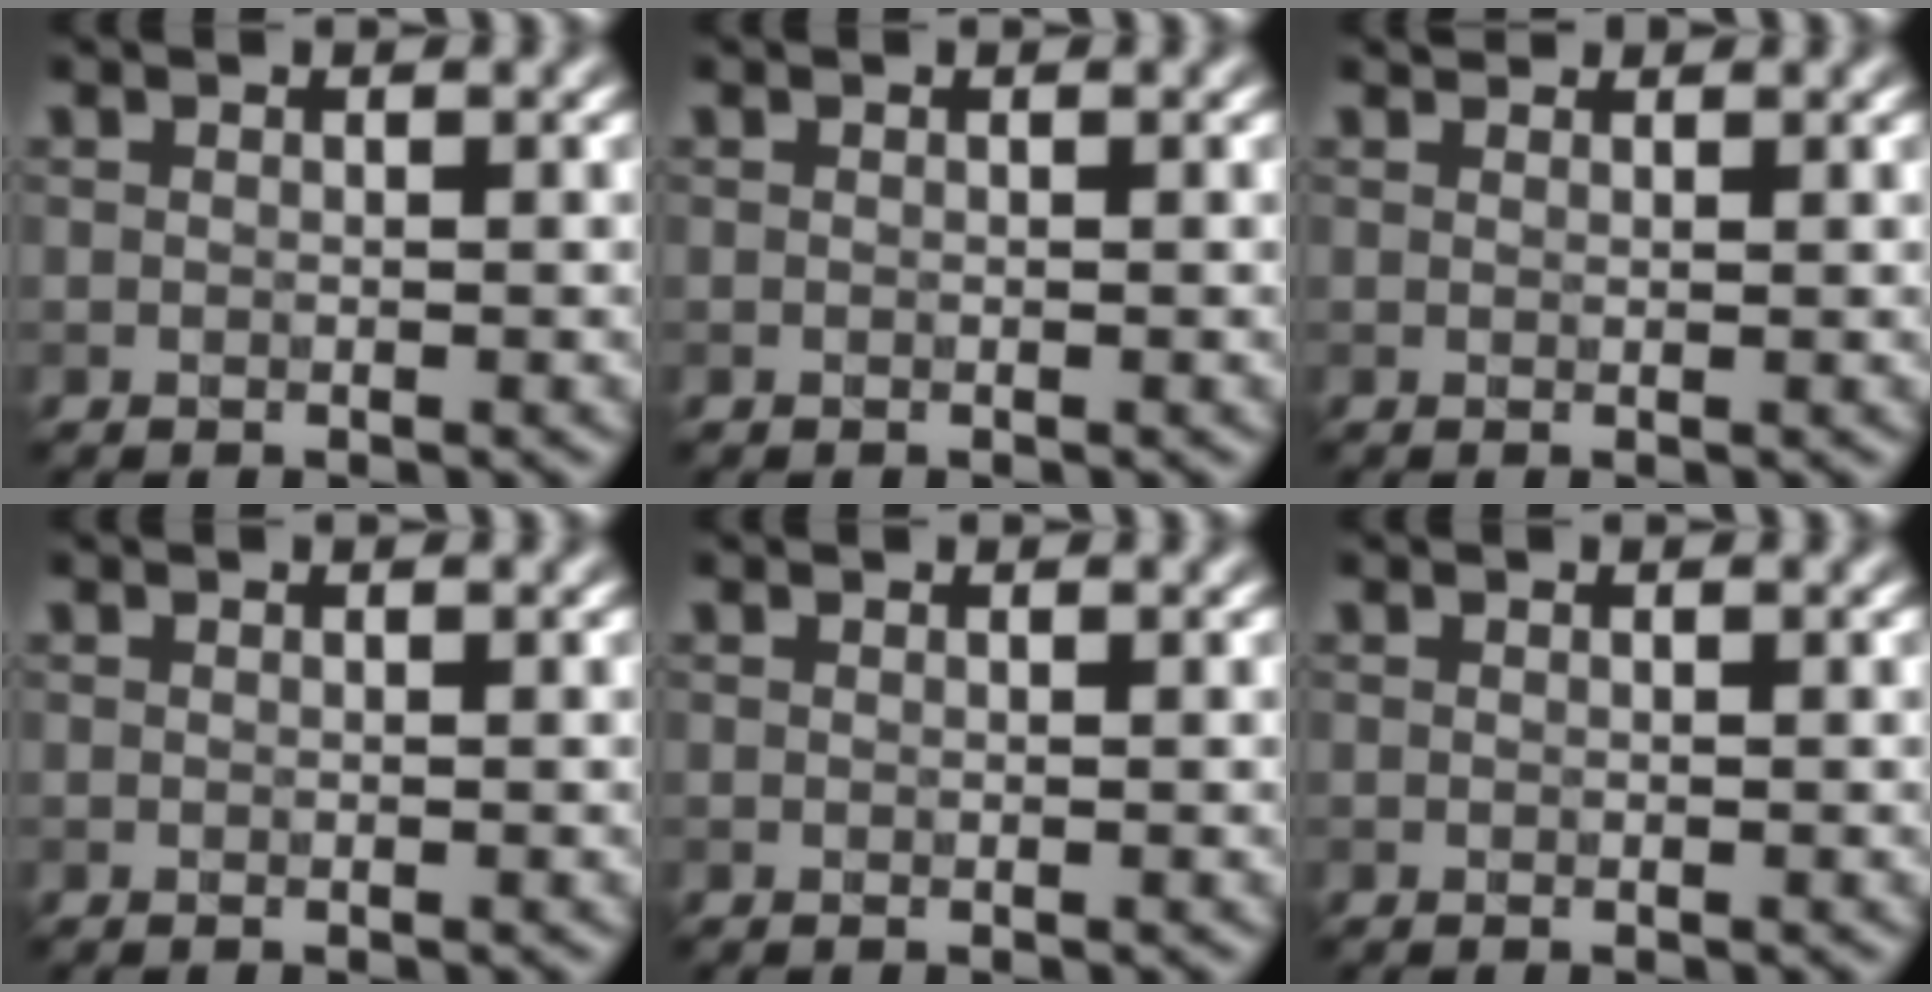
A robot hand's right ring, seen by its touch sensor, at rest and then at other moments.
{"total": 0.0}
{"total": 1.0, "force": [0.9, 0.3, 0.3], "torque": [-0.007, 0.000, 0.009]}
{"total": 0.0}
{"total": 0.0}
{"total": 0.0}